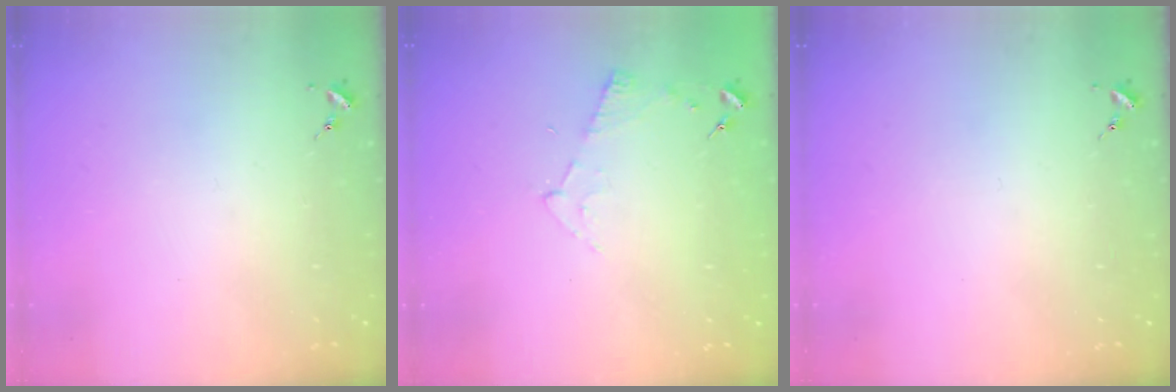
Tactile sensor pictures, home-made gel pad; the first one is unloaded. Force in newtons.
{"total": 5.2, "press": 5.1, "slide": 0.6}
{"total": 0.0}